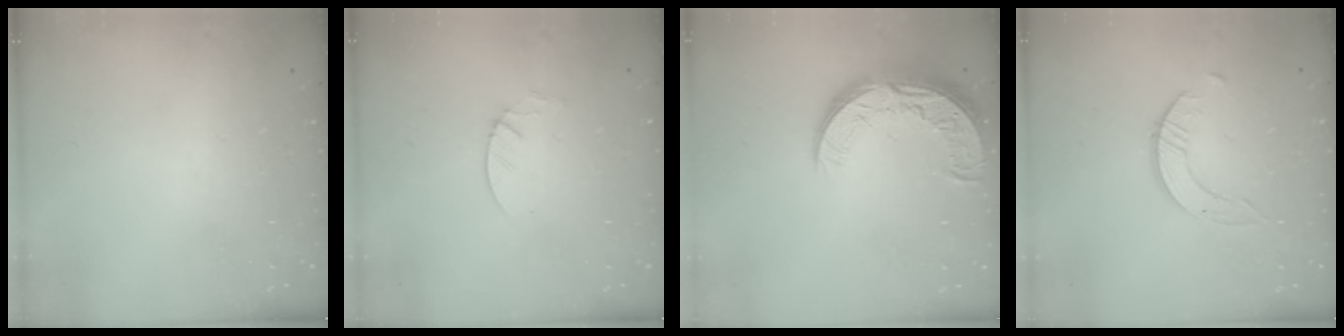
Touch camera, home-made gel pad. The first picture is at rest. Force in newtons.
{"total": 1.9, "press": 1.9, "slide": 0.2}
{"total": 13.9, "press": 13.9, "slide": 1.3}
{"total": 1.6, "press": 1.6, "slide": 0.2}